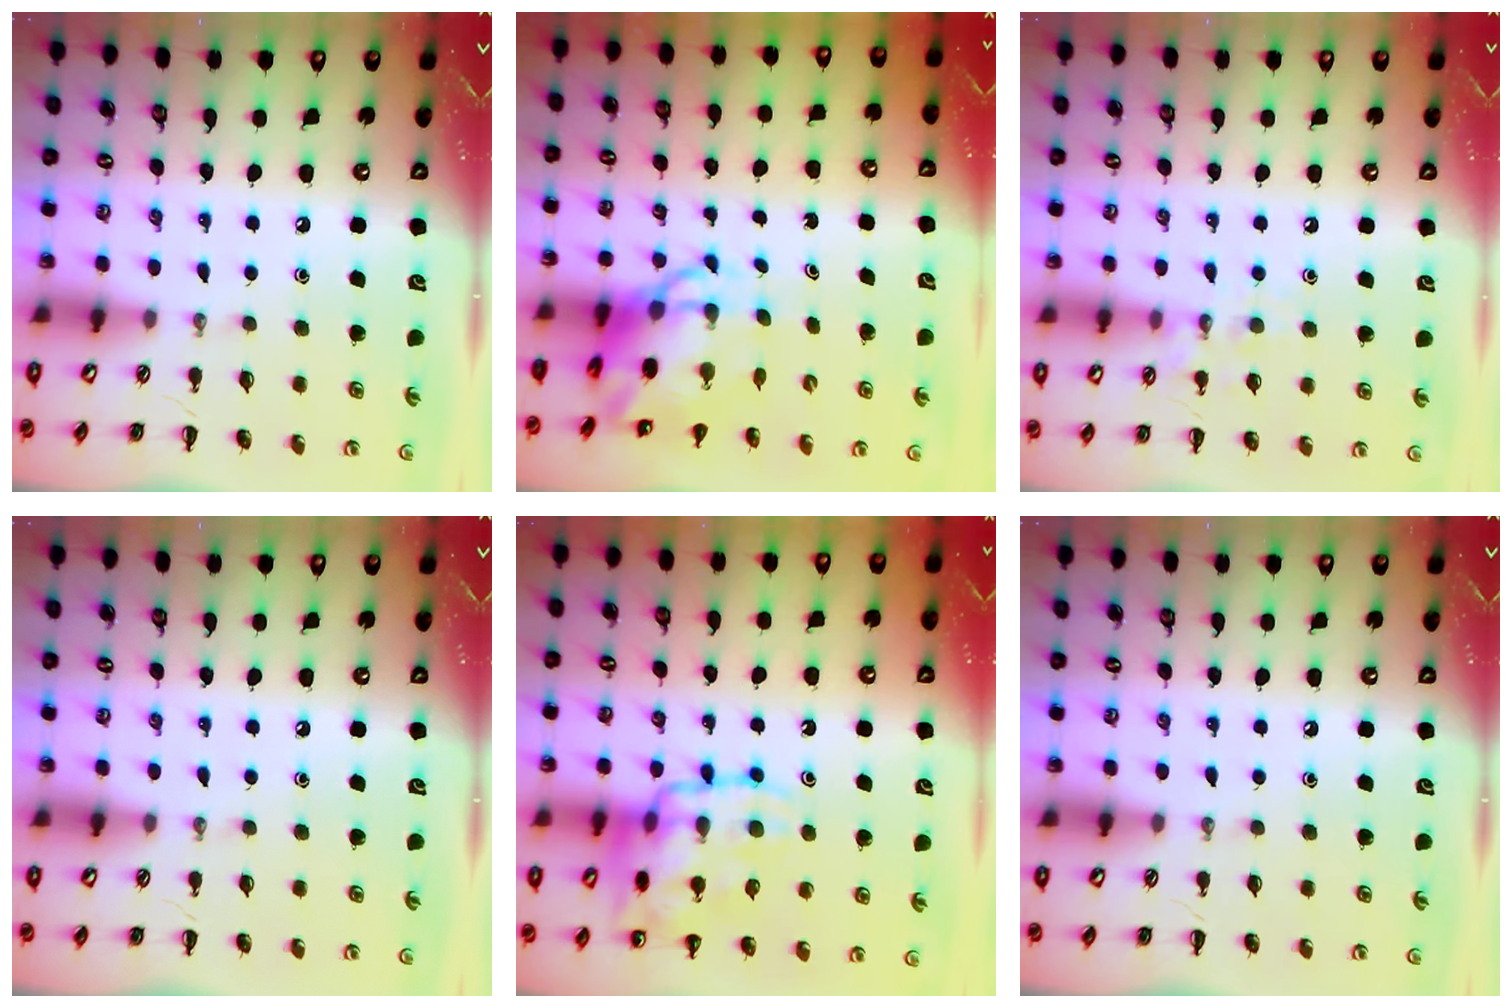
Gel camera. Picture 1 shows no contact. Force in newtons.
{"total": 7.5, "press": 7.2, "slide": 2.0}
{"total": 7.9, "press": 7.8, "slide": 1.0}
{"total": 0.0}
{"total": 18.1, "press": 18.0, "slide": 1.7}
{"total": 0.0}